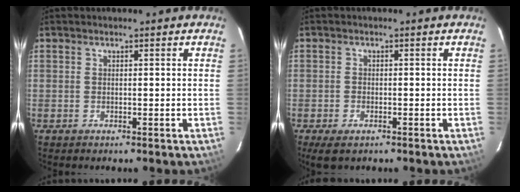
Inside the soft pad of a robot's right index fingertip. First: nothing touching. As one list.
[{"total": 3.5, "force": [-2.2, 1.8, 2.0], "torque": [-0.046, -0.012, -0.040]}]